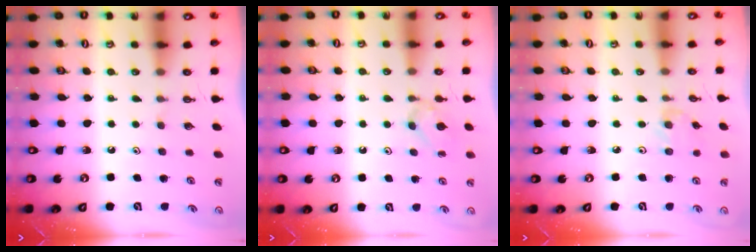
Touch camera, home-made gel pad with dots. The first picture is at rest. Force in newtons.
{"total": 3.8, "press": 3.8, "slide": 0.5}
{"total": 1.9, "press": 1.9, "slide": 0.4}